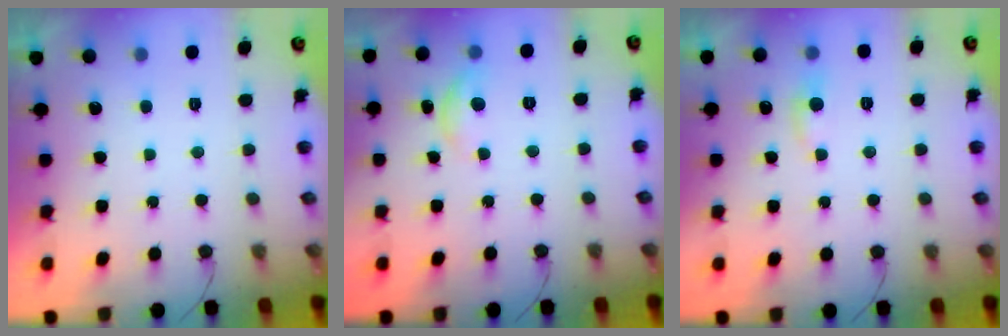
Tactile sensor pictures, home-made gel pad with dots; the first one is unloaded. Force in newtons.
{"total": 6.5, "press": 6.4, "slide": 0.5}
{"total": 4.7, "press": 4.6, "slide": 0.6}